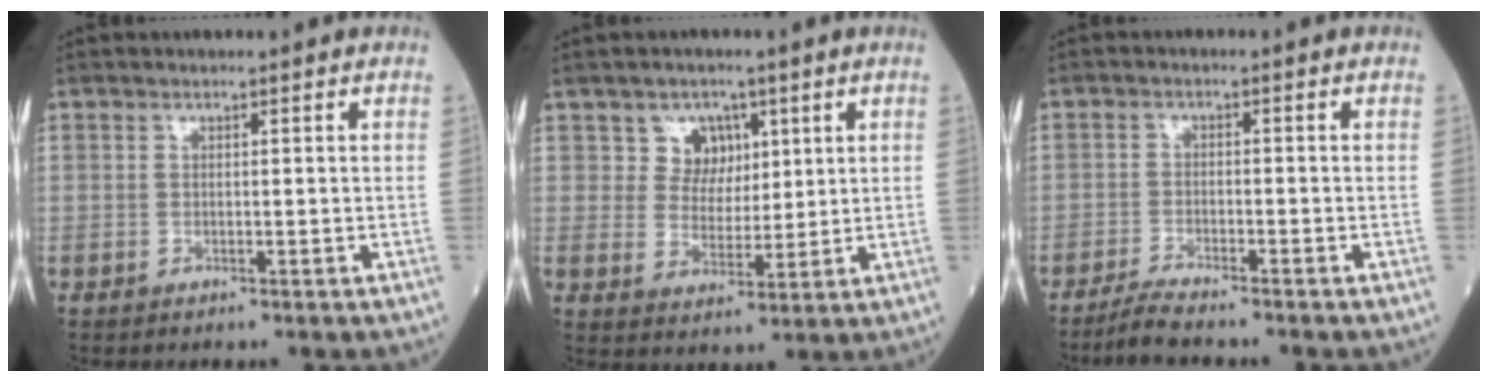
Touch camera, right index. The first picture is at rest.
{"total": 5.1, "force": [2.5, 4.2, 1.2], "torque": [-0.016, 0.007, 0.045]}
{"total": 4.1, "force": [-3.7, -0.3, 1.7], "torque": [-0.037, -0.013, -0.072]}